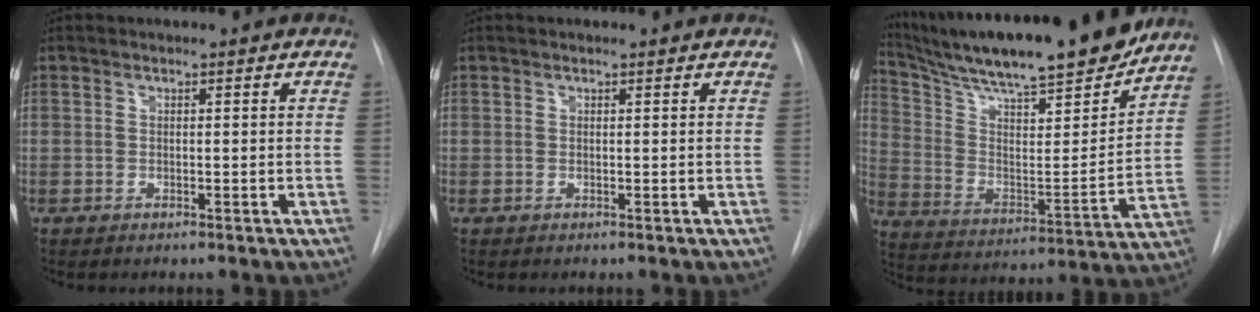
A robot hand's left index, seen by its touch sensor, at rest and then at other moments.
{"total": 0.7, "force": [0.7, 0.0, 0.0], "torque": [-0.008, 0.000, 0.006]}
{"total": 25.0, "force": [21.8, 2.2, 12.0], "torque": [-0.219, -0.032, 0.334]}